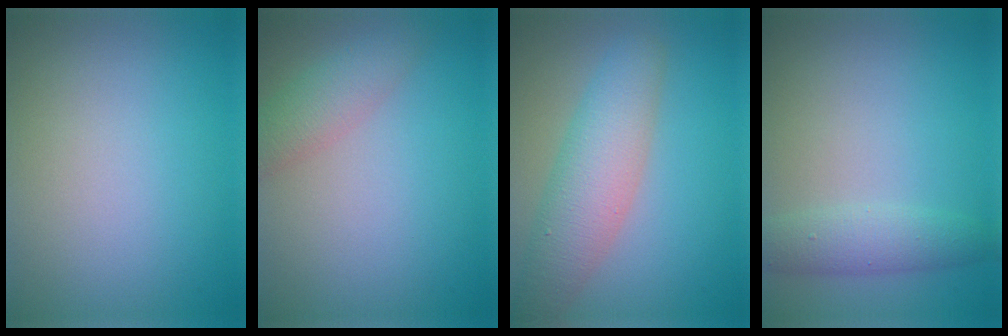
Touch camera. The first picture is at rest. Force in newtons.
{"total": 2.5, "press": 2.5, "slide": 0.1}
{"total": 5.5, "press": 5.5, "slide": 0.2}
{"total": 2.8, "press": 2.8, "slide": 0.0}